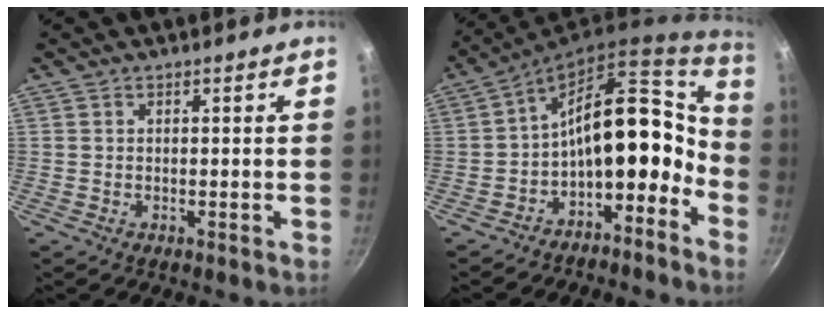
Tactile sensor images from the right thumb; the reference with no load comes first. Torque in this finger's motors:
{"motor_torque": [2.37, 2.30, 2.04, -0.73, 0.51]}